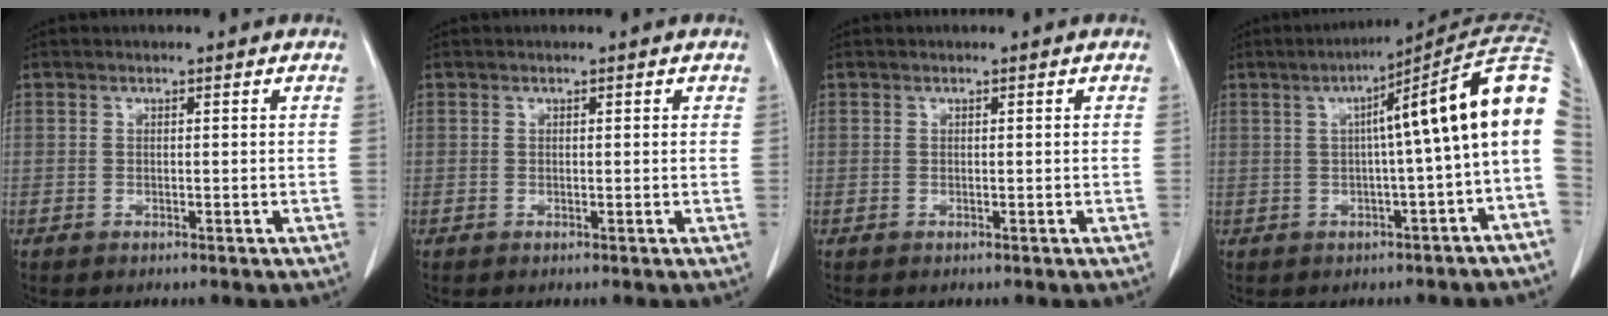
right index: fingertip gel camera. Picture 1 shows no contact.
{"total": 0.6, "force": [0.3, 0.3, 0.4], "torque": [-0.007, 0.000, 0.002]}
{"total": 0.0}
{"total": 13.6, "force": [1.2, 0.3, 13.6], "torque": [-0.178, 0.048, 0.007]}